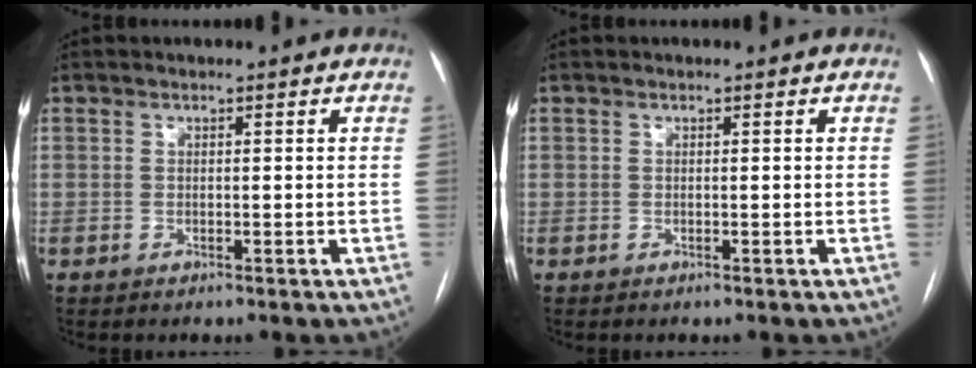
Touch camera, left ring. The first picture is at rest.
{"total": 0.0}